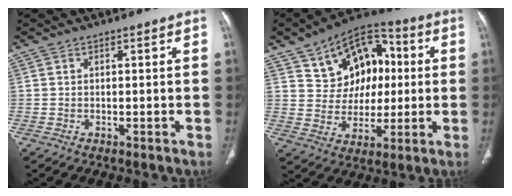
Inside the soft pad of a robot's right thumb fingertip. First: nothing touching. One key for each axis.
{"total": 15.5, "fx": 4.2, "fy": 11.7, "fz": 9.3, "tx": -0.078, "ty": 0.014, "tz": 0.072}